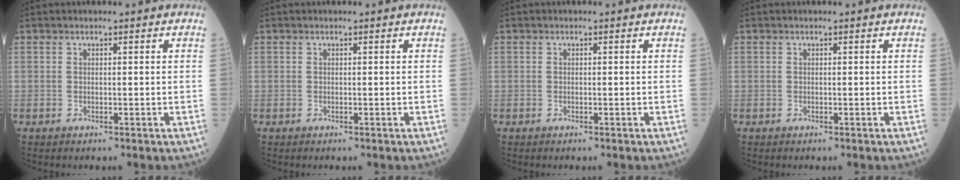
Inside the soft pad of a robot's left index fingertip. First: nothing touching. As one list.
[{"total": 0.0}, {"total": 0.0}, {"total": 0.0}]